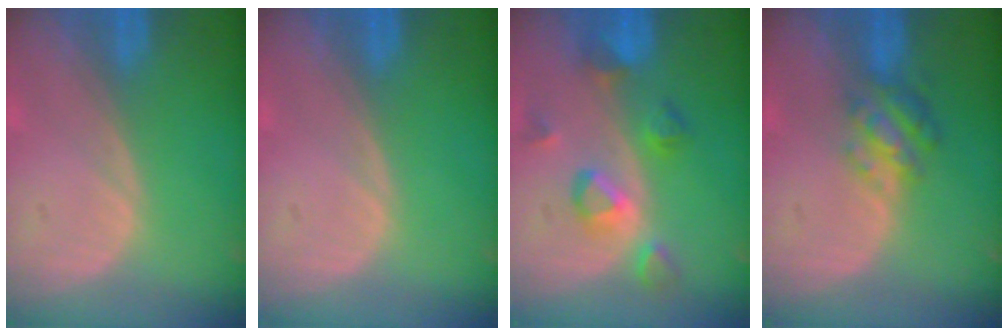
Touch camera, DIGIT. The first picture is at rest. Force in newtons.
{"total": 0.0}
{"total": 5.8, "press": 5.7, "slide": 0.6}
{"total": 4.8, "press": 4.4, "slide": 1.9}